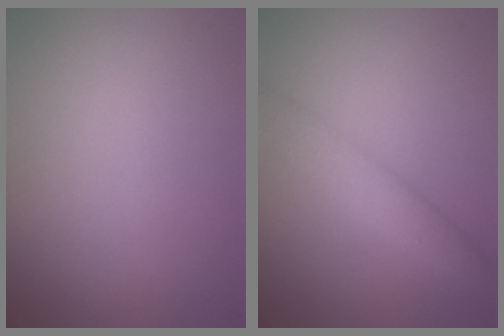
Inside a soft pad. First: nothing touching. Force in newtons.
{"total": 3.9, "press": 3.9, "slide": 0.0}